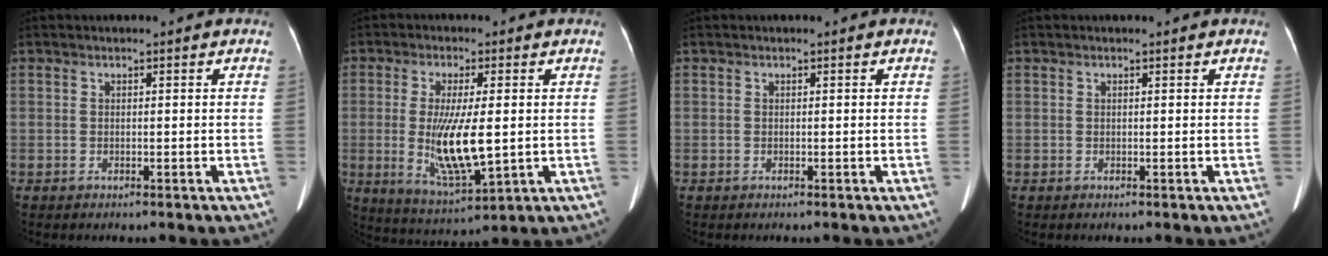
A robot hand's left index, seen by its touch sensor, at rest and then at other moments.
{"total": 10.6, "force": [-0.9, 2.4, 10.3], "torque": [-0.201, -0.023, -0.011]}
{"total": 0.0}
{"total": 0.0}